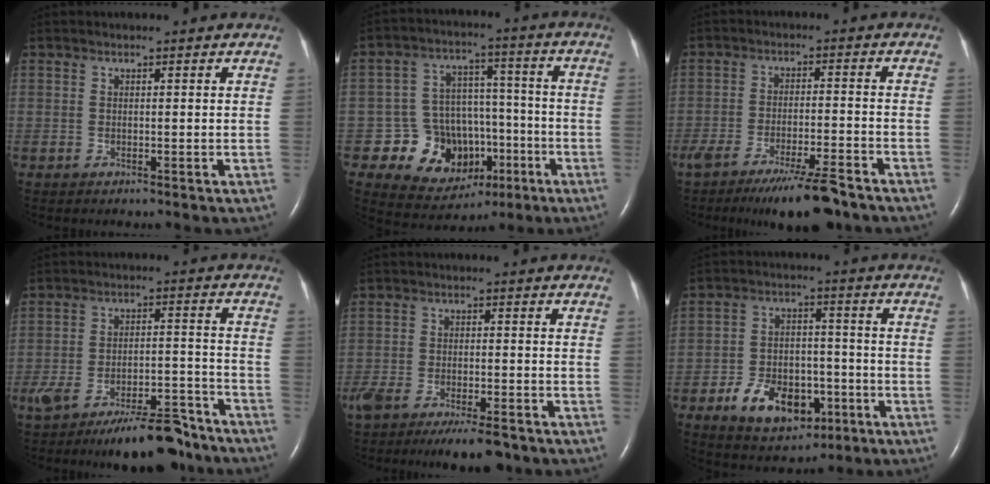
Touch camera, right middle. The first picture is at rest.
{"total": 11.3, "force": [-3.9, 10.1, 3.4], "torque": [-0.045, 0.049, -0.043]}
{"total": 10.7, "force": [-8.5, 1.0, 6.4], "torque": [-0.101, -0.022, -0.135]}
{"total": 13.5, "force": [-10.9, 3.8, 6.9], "torque": [-0.104, 0.027, -0.171]}
{"total": 10.5, "force": [-8.0, 2.9, 6.1], "torque": [-0.106, -0.012, -0.128]}
{"total": 11.4, "force": [-5.2, 6.9, 7.4], "torque": [-0.134, 0.010, -0.076]}